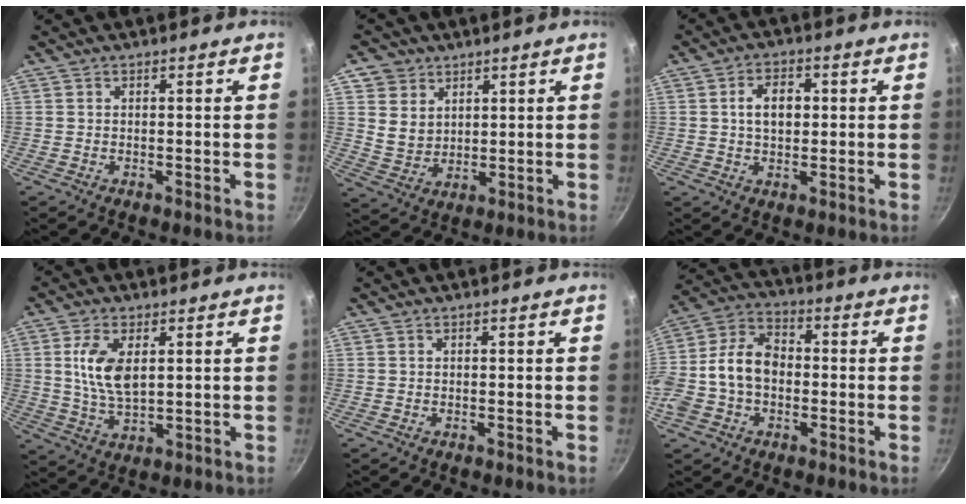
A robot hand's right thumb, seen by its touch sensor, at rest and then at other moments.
{"total": 6.9, "force": [3.3, 5.8, 1.9], "torque": [-0.001, -0.013, 0.067]}
{"total": 6.1, "force": [0.7, 4.1, 4.4], "torque": [-0.055, 0.008, 0.009]}
{"total": 8.9, "force": [2.1, 4.6, 7.4], "torque": [-0.140, -0.012, 0.043]}
{"total": 0.0}
{"total": 13.6, "force": [-1.8, 9.7, 9.3], "torque": [-0.157, 0.041, -0.048]}